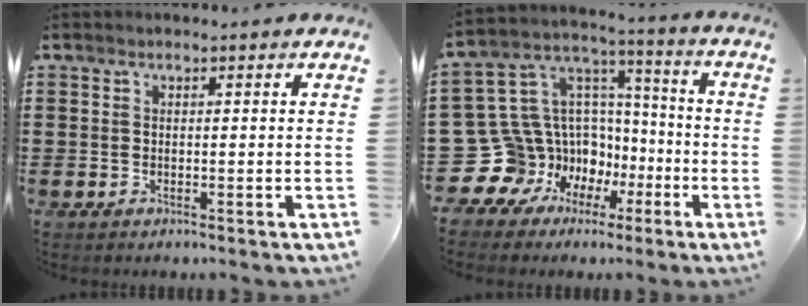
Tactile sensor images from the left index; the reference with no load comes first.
{"total": 12.6, "force": [-4.7, 11.6, 1.4], "torque": [-0.102, -0.026, -0.046]}